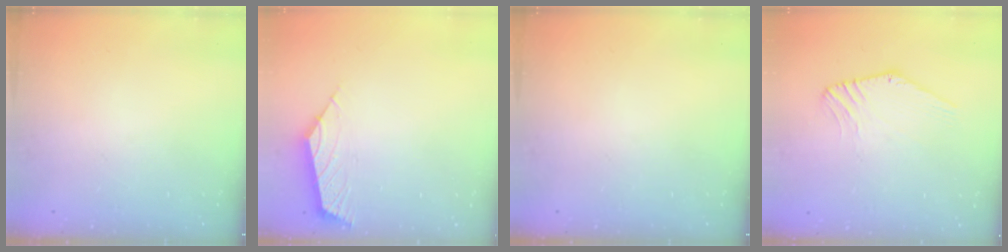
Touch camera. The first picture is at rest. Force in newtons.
{"total": 2.9, "press": 2.9, "slide": 0.7}
{"total": 0.0}
{"total": 1.0, "press": 1.0, "slide": 0.2}